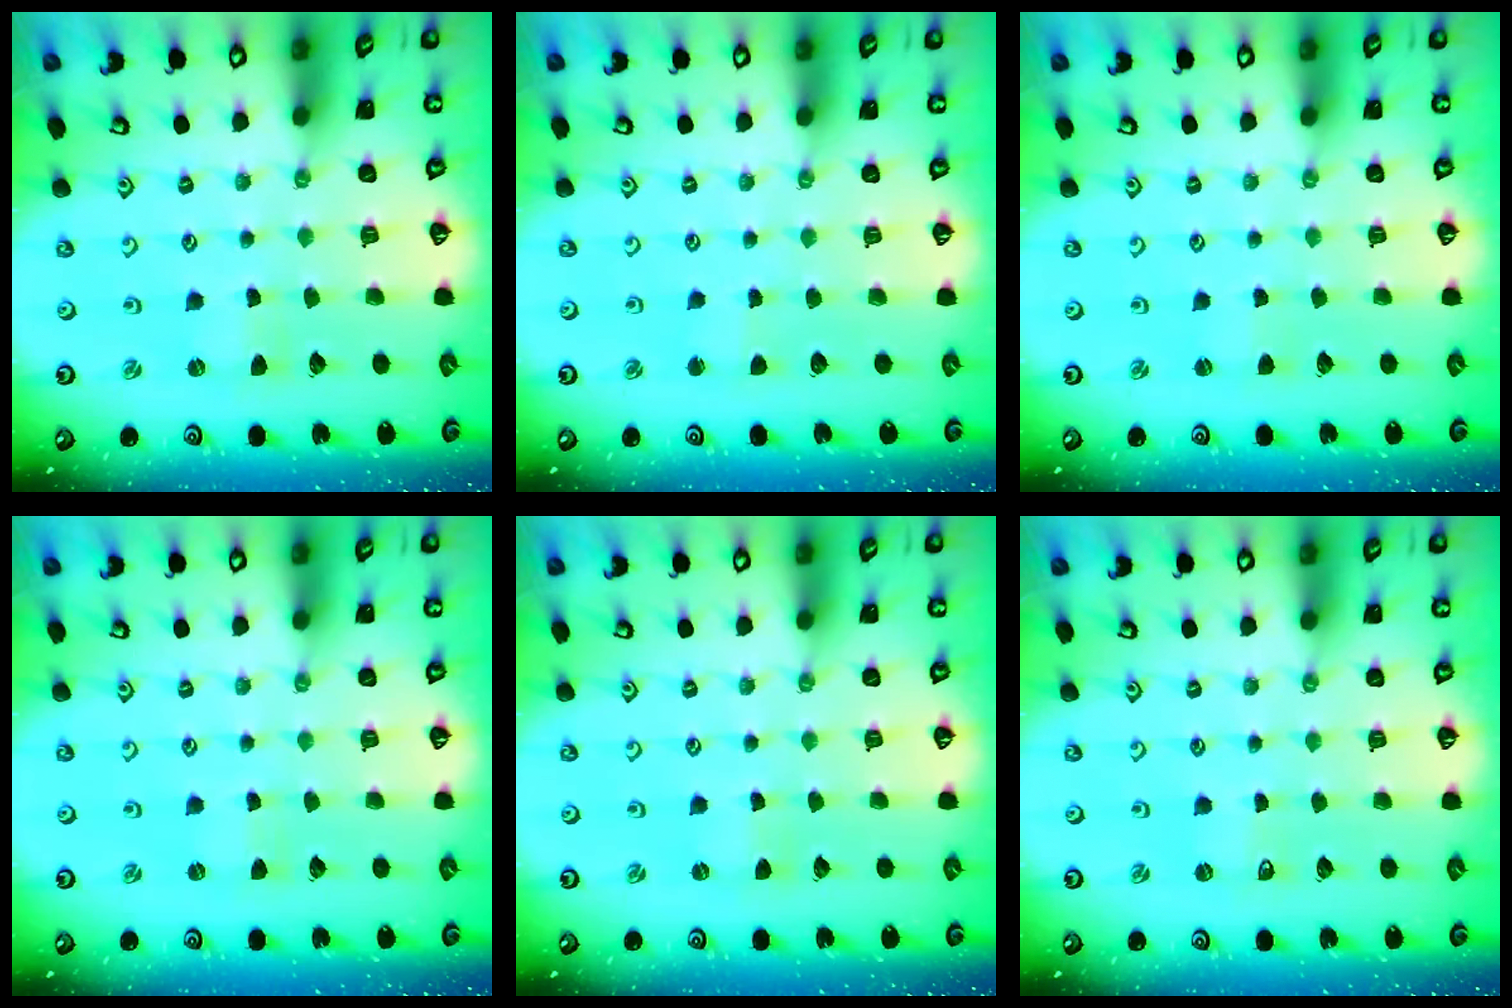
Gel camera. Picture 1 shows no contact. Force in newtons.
{"total": 1.8, "press": 1.8, "slide": 0.2}
{"total": 1.7, "press": 1.7, "slide": 0.2}
{"total": 0.0}
{"total": 0.0}
{"total": 0.0}